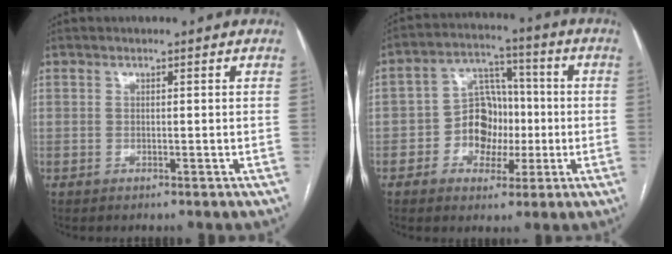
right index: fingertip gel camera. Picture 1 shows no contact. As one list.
[{"total": 8.9, "force": [-1.6, 6.9, 5.4], "torque": [-0.092, 0.032, -0.026]}]